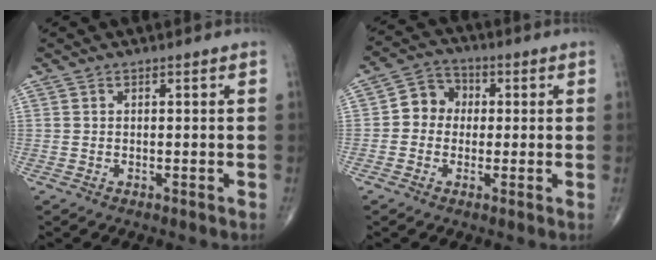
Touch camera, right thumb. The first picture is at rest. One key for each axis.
{"total": 6.5, "fx": 0.0, "fy": 5.8, "fz": 2.9, "tx": -0.023, "ty": 0.020, "tz": -0.015}